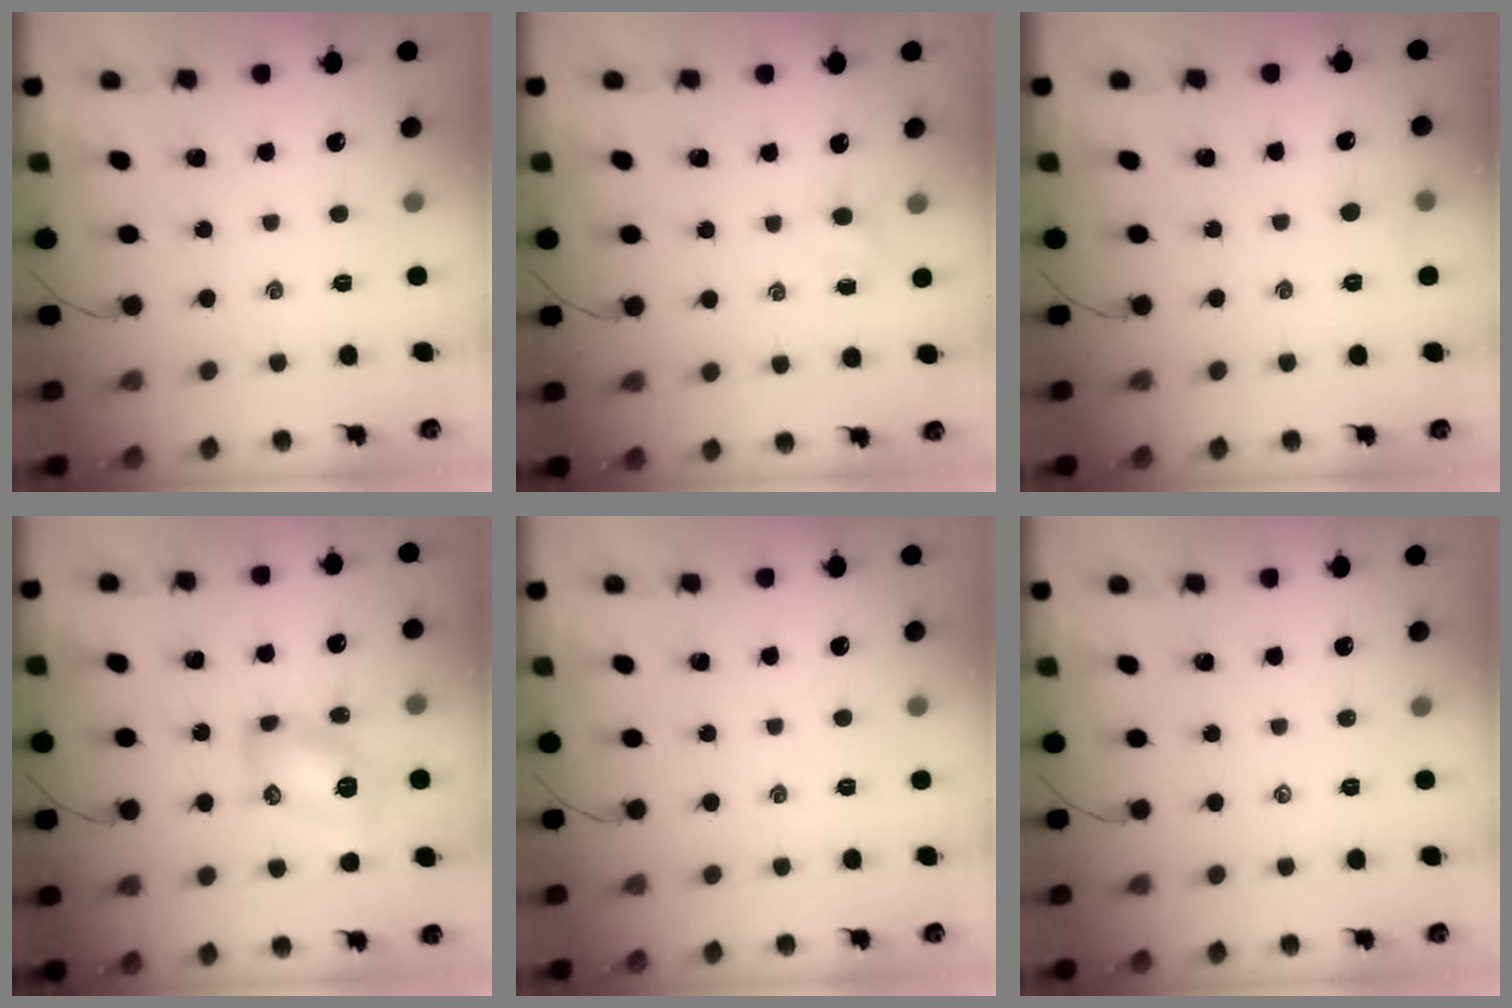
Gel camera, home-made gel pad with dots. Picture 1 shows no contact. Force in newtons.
{"total": 2.9, "press": 2.7, "slide": 1.1}
{"total": 4.3, "press": 4.1, "slide": 1.2}
{"total": 11.3, "press": 11.3, "slide": 0.7}
{"total": 0.0}
{"total": 0.0}